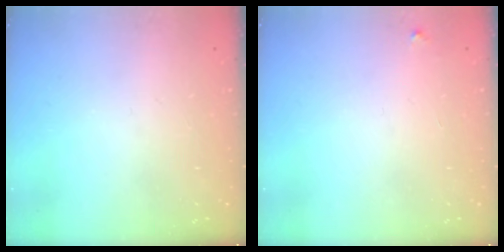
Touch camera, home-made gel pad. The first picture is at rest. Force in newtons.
{"total": 2.3, "press": 2.3, "slide": 0.2}